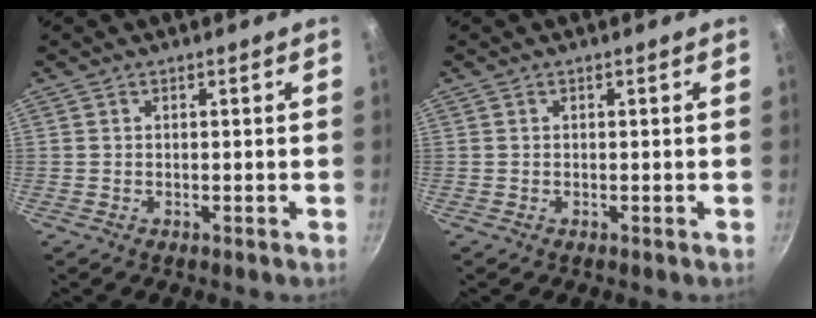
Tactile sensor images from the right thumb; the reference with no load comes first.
{"total": 0.0}